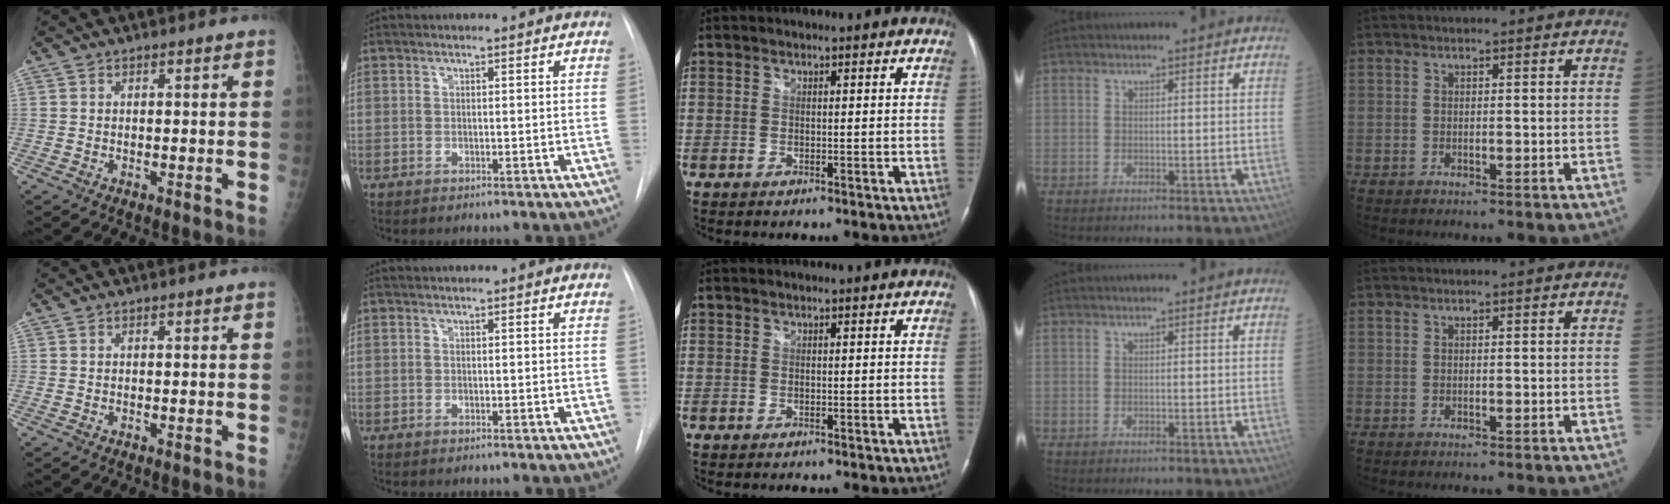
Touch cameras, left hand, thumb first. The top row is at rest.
{}